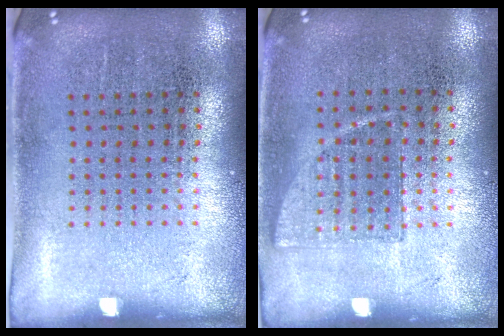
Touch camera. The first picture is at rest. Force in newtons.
{"total": 0.7, "press": 0.7, "slide": 0.3}